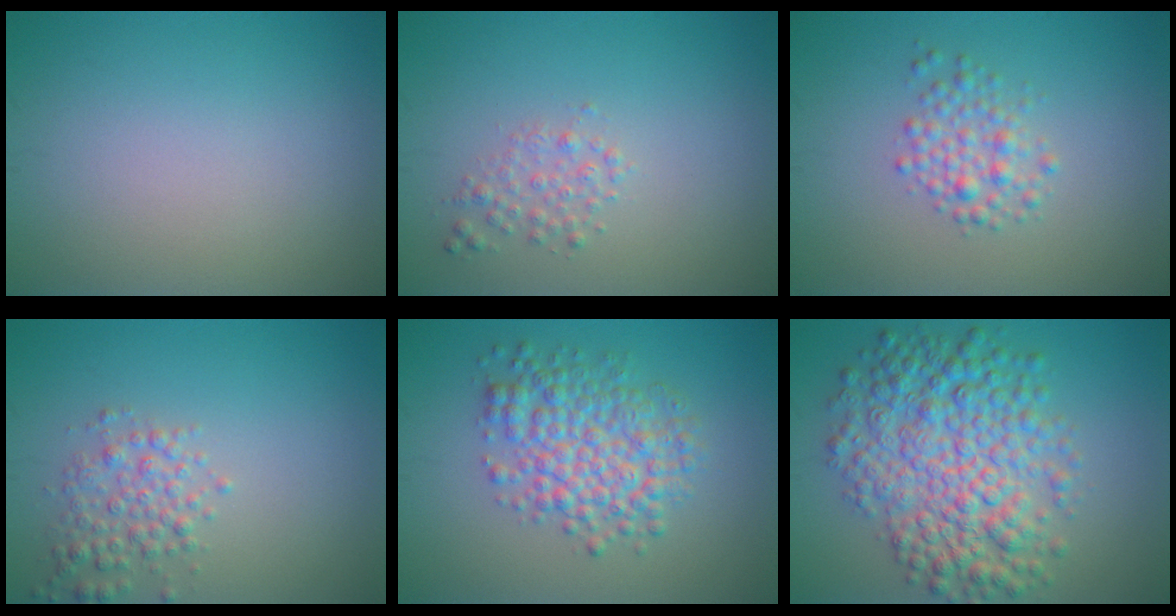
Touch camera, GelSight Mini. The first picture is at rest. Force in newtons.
{"total": 1.5, "press": 1.5, "slide": 0.1}
{"total": 2.4, "press": 2.4, "slide": 0.1}
{"total": 2.7, "press": 2.7, "slide": 0.0}
{"total": 5.6, "press": 5.6, "slide": 0.1}
{"total": 8.5, "press": 8.5, "slide": 0.0}